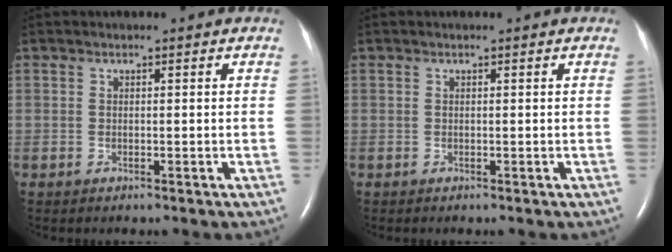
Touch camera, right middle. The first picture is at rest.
{"total": 0.0}